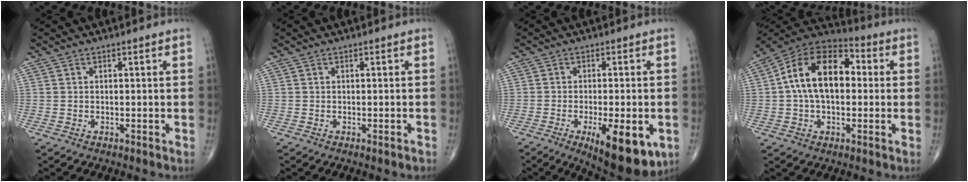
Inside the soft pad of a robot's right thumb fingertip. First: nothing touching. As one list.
[{"total": 0.8, "force": [-0.5, 0.1, 0.6], "torque": [-0.009, -0.002, -0.005]}, {"total": 14.2, "force": [-5.4, 5.1, 12.1], "torque": [-0.146, -0.010, -0.066]}, {"total": 16.9, "force": [1.6, 10.4, 13.2], "torque": [-0.210, 0.037, 0.017]}]